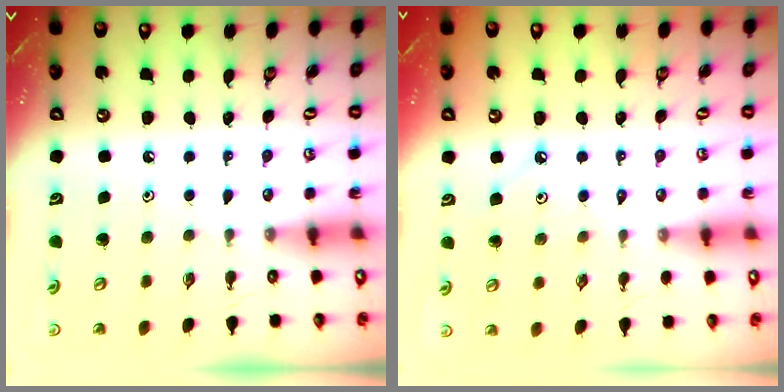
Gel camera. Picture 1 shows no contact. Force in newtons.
{"total": 2.2, "press": 2.2, "slide": 0.3}